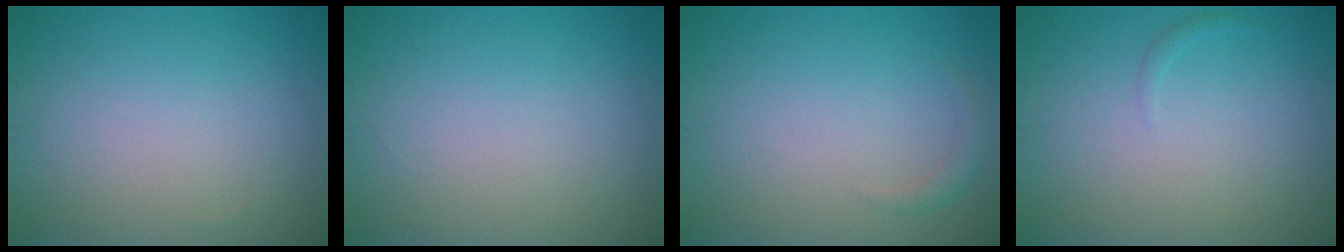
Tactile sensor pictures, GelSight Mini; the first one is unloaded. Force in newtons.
{"total": 0.0}
{"total": 1.2, "press": 1.2, "slide": 0.2}
{"total": 0.5, "press": 0.5, "slide": 0.1}